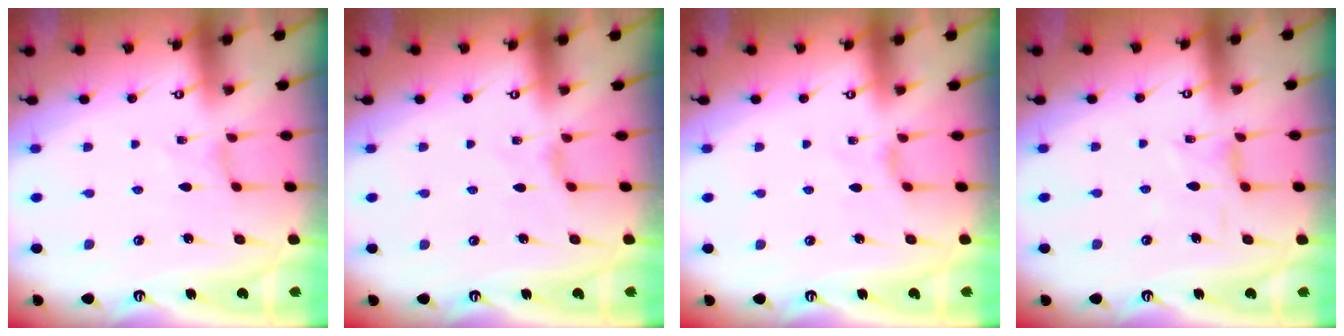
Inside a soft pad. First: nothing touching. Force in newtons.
{"total": 1.1, "press": 1.1, "slide": 0.4}
{"total": 1.1, "press": 1.1, "slide": 0.4}
{"total": 2.3, "press": 2.3, "slide": 0.5}